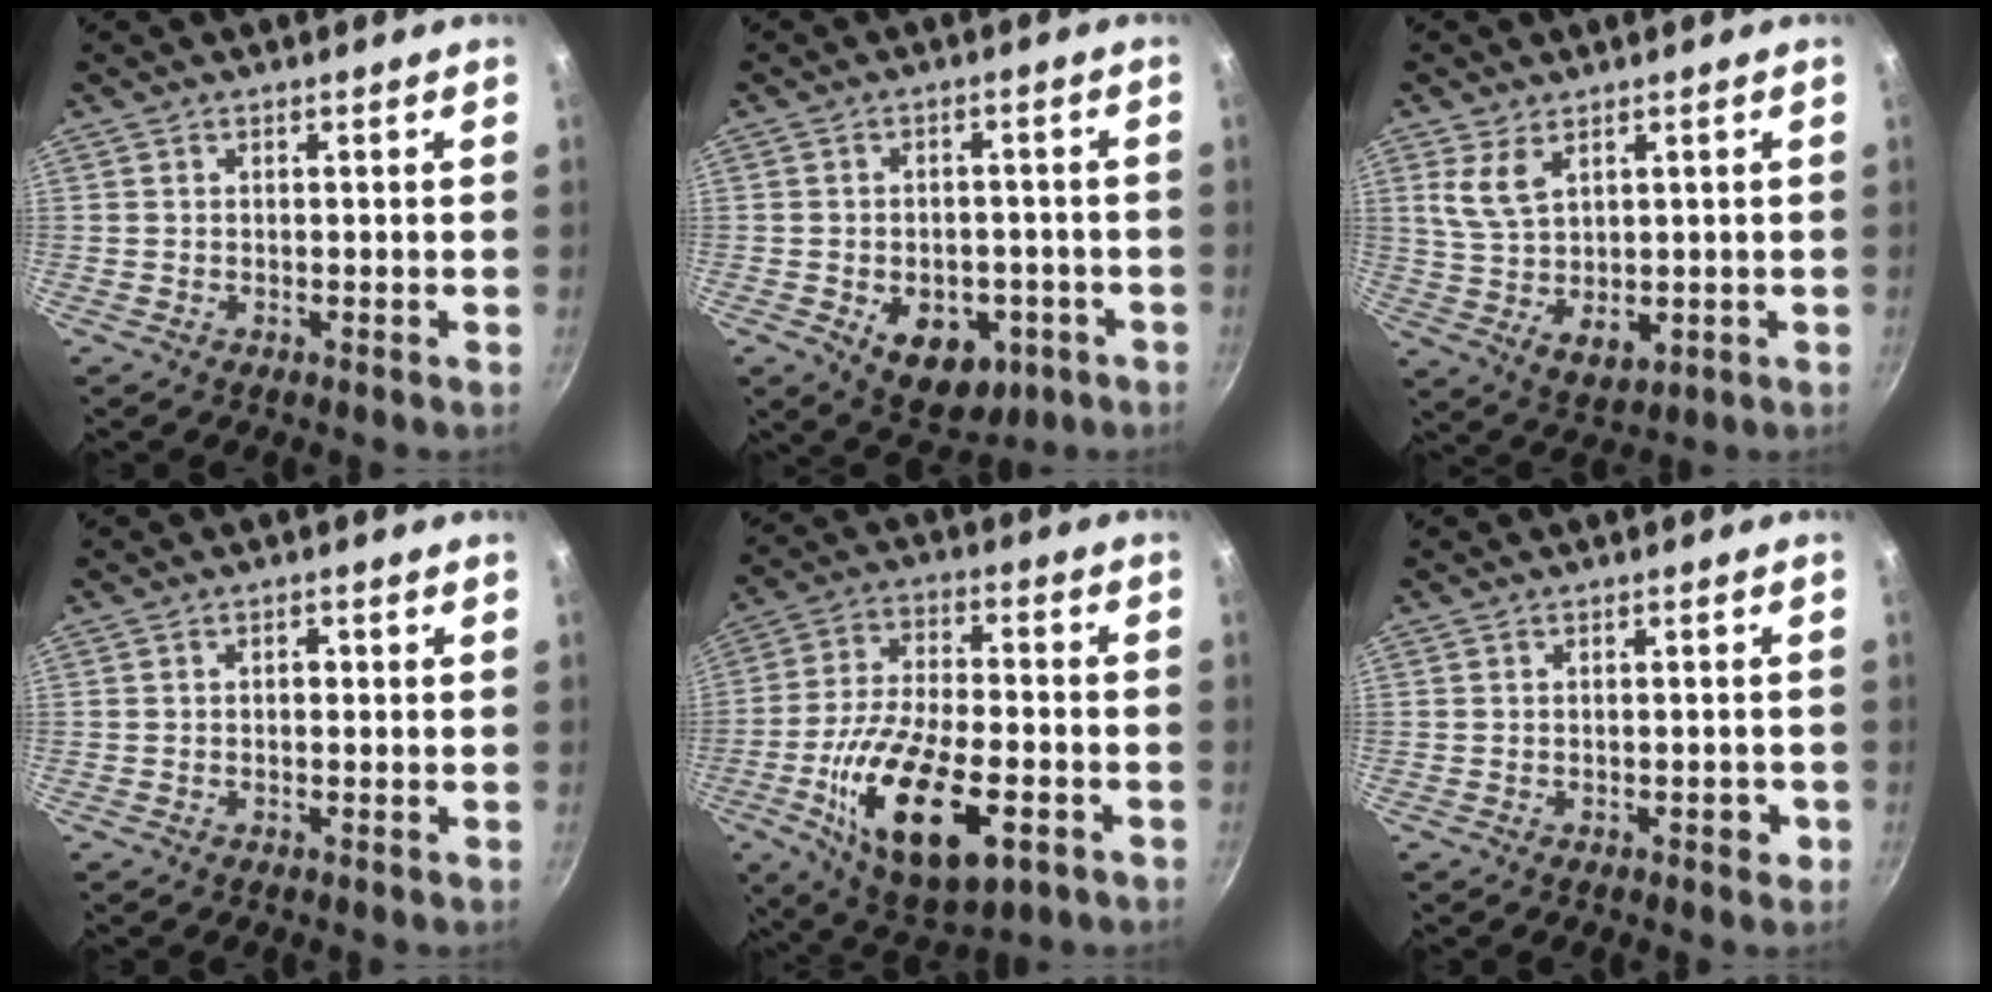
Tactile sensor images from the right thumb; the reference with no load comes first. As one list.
[{"total": 11.7, "force": [-4.0, 8.1, 7.5], "torque": [-0.066, 0.008, -0.039]}, {"total": 8.3, "force": [3.4, 4.9, 5.9], "torque": [-0.099, -0.033, 0.075]}, {"total": 1.3, "force": [-0.2, 0.9, 0.9], "torque": [-0.012, 0.006, -0.004]}, {"total": 21.4, "force": [-7.5, 9.8, 17.5], "torque": [-0.302, 0.019, -0.121]}, {"total": 2.3, "force": [-1.0, 1.1, 1.7], "torque": [-0.017, 0.010, -0.011]}]